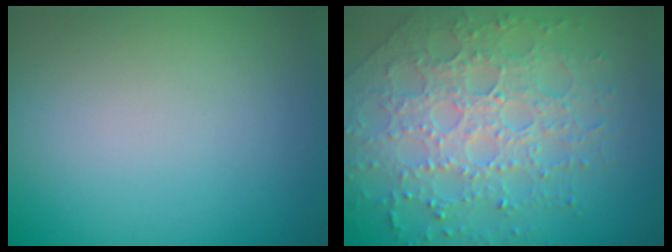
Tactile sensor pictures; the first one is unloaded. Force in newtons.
{"total": 7.2, "press": 5.2, "slide": 5.0}